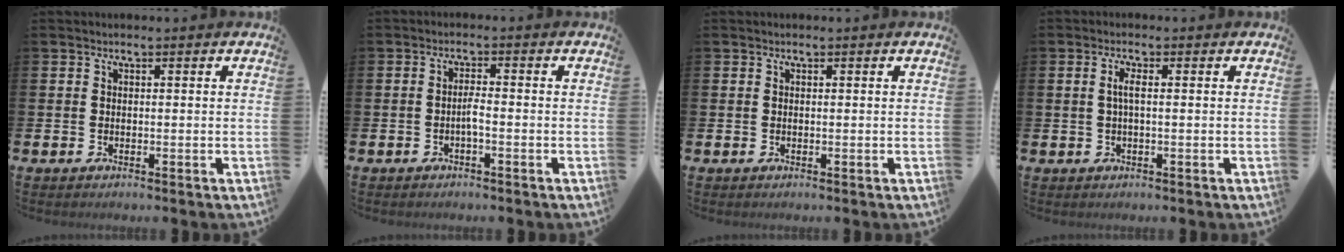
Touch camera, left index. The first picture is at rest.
{"total": 1.5, "force": [-0.6, 0.1, 1.4], "torque": [-0.028, 0.000, -0.011]}
{"total": 0.0}
{"total": 1.8, "force": [0.3, 0.3, 1.7], "torque": [-0.034, 0.003, 0.005]}